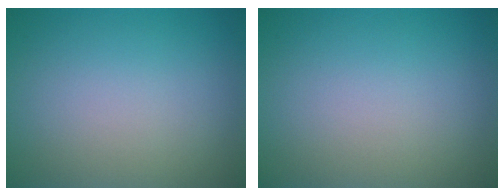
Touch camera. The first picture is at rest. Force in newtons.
{"total": 0.0}